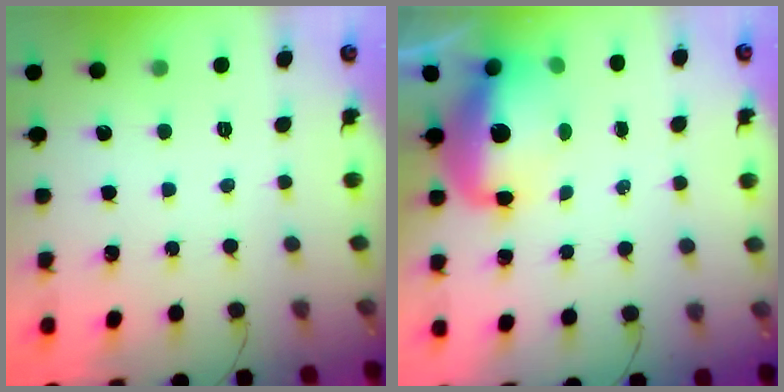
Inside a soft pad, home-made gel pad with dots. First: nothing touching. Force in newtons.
{"total": 13.5, "press": 13.1, "slide": 3.3}